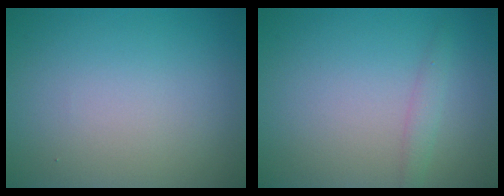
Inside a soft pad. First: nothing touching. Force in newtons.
{"total": 1.2, "press": 1.2, "slide": 0.1}